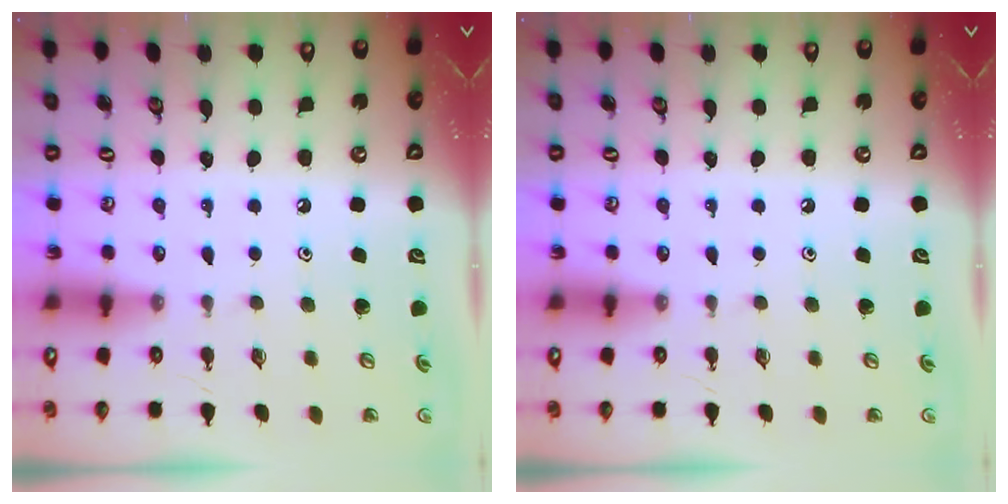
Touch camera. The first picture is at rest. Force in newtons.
{"total": 0.0}